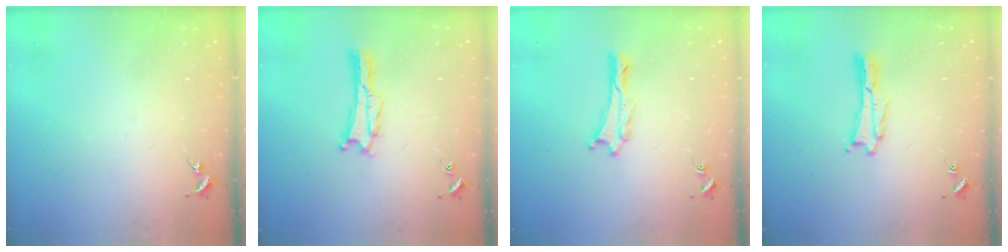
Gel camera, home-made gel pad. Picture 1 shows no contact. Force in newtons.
{"total": 0.0}
{"total": 0.6, "press": 0.6, "slide": 0.1}
{"total": 0.7, "press": 0.7, "slide": 0.1}